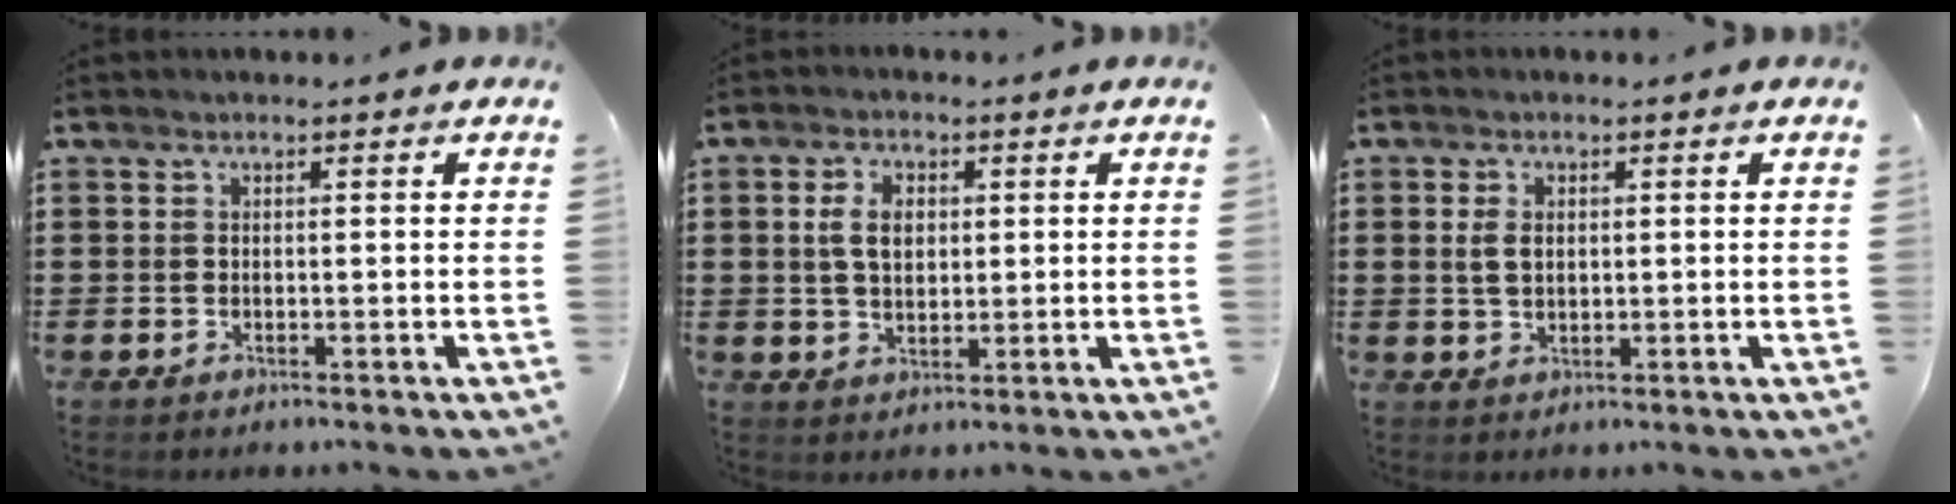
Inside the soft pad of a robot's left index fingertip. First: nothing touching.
{"total": 4.8, "force": [1.0, 3.0, 3.6], "torque": [-0.070, 0.009, 0.014]}
{"total": 2.7, "force": [0.5, 1.7, 2.0], "torque": [-0.045, 0.007, 0.008]}